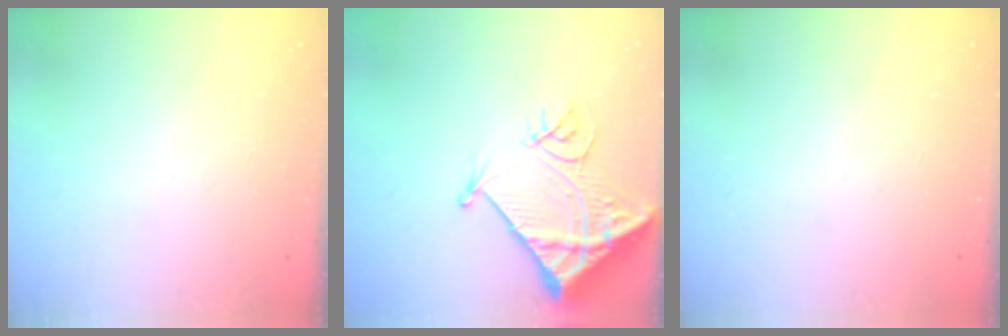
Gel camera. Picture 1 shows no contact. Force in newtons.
{"total": 16.0, "press": 15.9, "slide": 1.8}
{"total": 0.0}